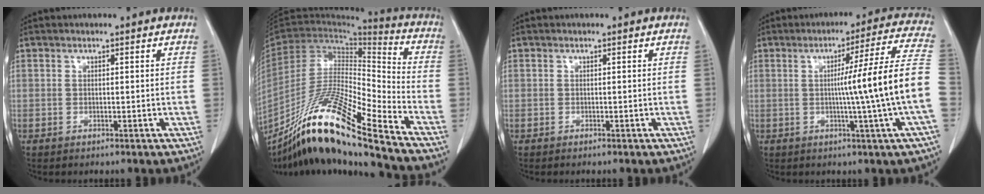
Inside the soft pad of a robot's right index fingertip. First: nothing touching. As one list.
[{"total": 21.6, "force": [-16.2, -0.1, 14.2], "torque": [-0.278, -0.030, -0.303]}, {"total": 0.0}, {"total": 14.3, "force": [-1.5, -3.1, 13.8], "torque": [-0.187, -0.003, -0.024]}]